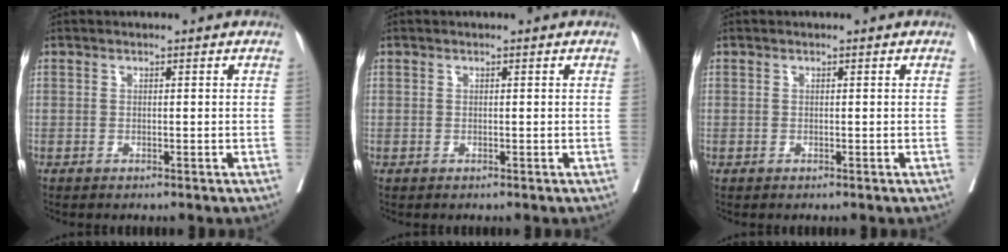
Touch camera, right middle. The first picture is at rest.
{"total": 0.0}
{"total": 0.0}